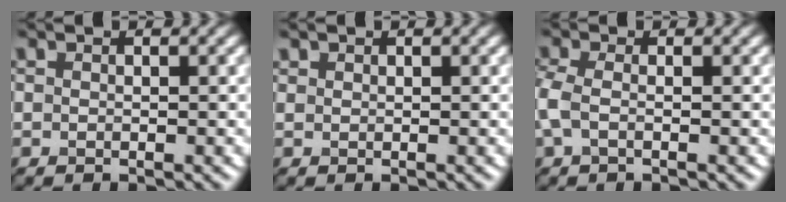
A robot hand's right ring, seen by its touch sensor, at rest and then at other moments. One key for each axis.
{"total": 0.8, "fx": 0.6, "fy": 0.4, "fz": 0.1, "tx": -0.003, "ty": 0.000, "tz": 0.015}
{"total": 2.3, "fx": -0.3, "fy": 1.1, "fz": 2.0, "tx": -0.056, "ty": 0.001, "tz": -0.015}